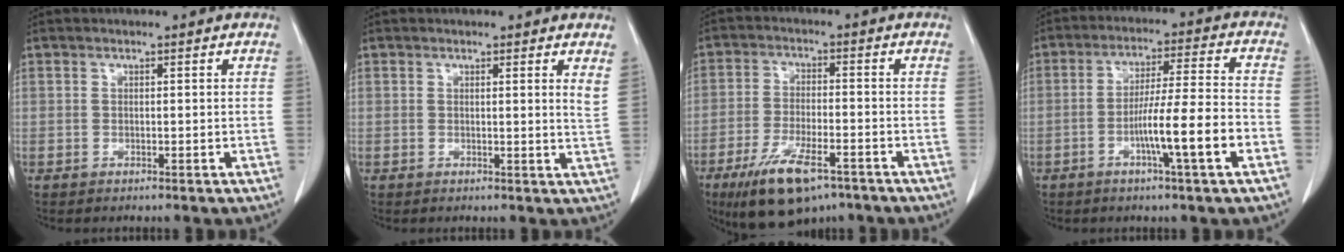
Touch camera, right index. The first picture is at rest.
{"total": 2.0, "force": [1.5, -0.3, 1.3], "torque": [-0.027, -0.012, 0.010]}
{"total": 11.6, "force": [-7.6, 3.7, 8.0], "torque": [-0.151, -0.017, -0.124]}
{"total": 10.4, "force": [-3.8, -0.6, 9.7], "torque": [-0.163, 0.004, -0.063]}